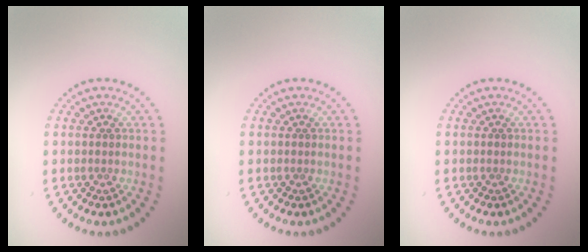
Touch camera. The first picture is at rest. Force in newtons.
{"total": 0.0}
{"total": 0.0}